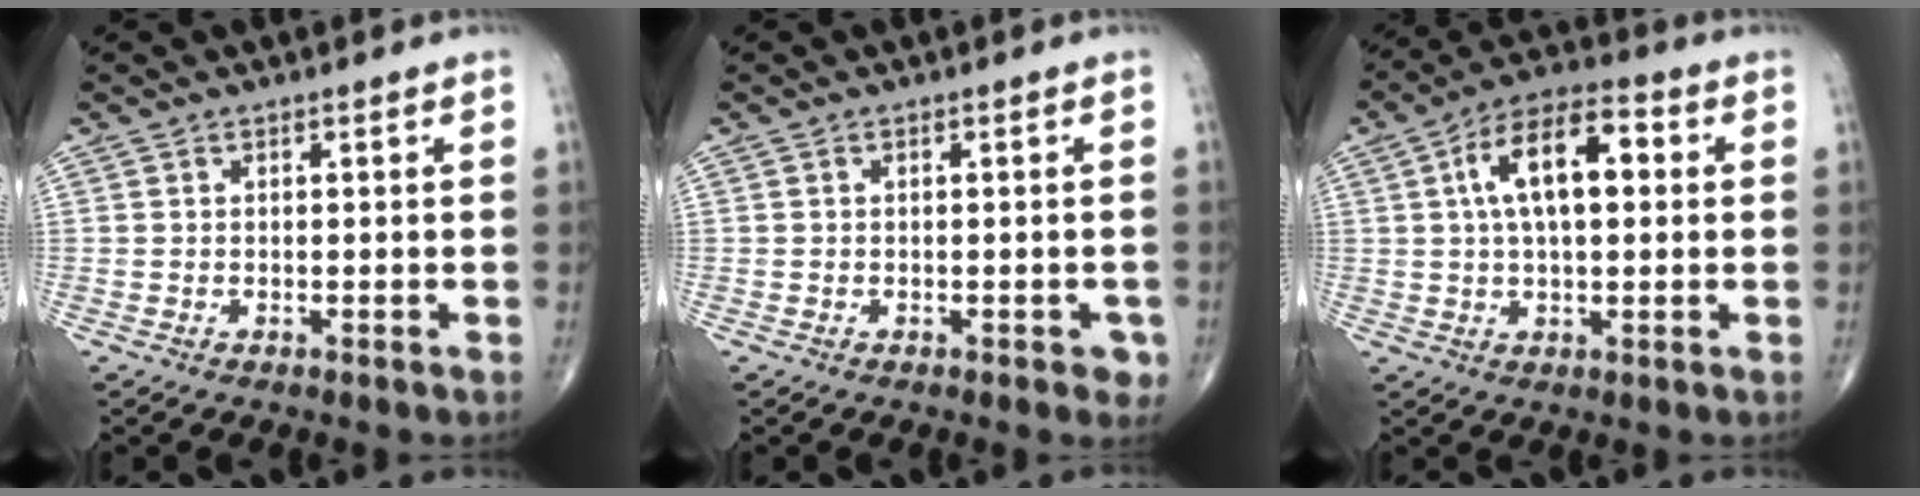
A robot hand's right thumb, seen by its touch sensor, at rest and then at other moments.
{"total": 2.2, "force": [-0.9, 1.2, 1.7], "torque": [-0.007, 0.002, -0.010]}
{"total": 13.5, "force": [2.6, 6.5, 11.5], "torque": [-0.190, 0.024, 0.038]}